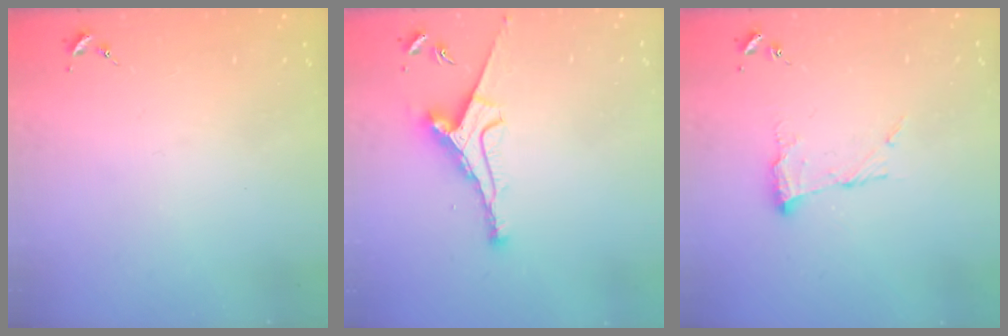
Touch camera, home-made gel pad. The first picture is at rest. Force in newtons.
{"total": 8.9, "press": 8.9, "slide": 0.5}
{"total": 10.7, "press": 10.7, "slide": 0.3}